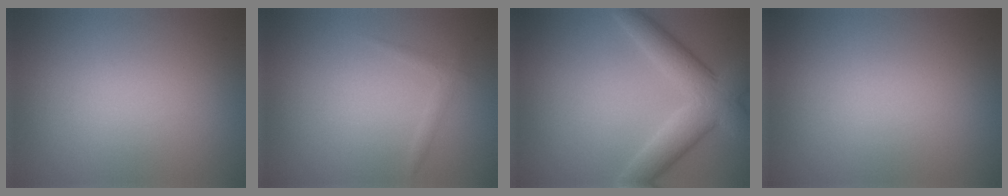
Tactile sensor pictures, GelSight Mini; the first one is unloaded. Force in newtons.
{"total": 0.9, "press": 0.9, "slide": 0.1}
{"total": 6.0, "press": 6.0, "slide": 0.3}
{"total": 0.0}